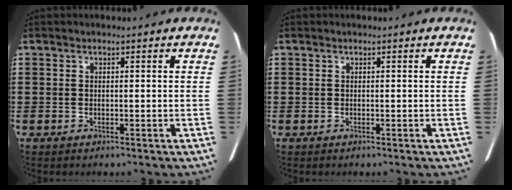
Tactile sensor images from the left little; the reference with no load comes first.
{"total": 0.0}